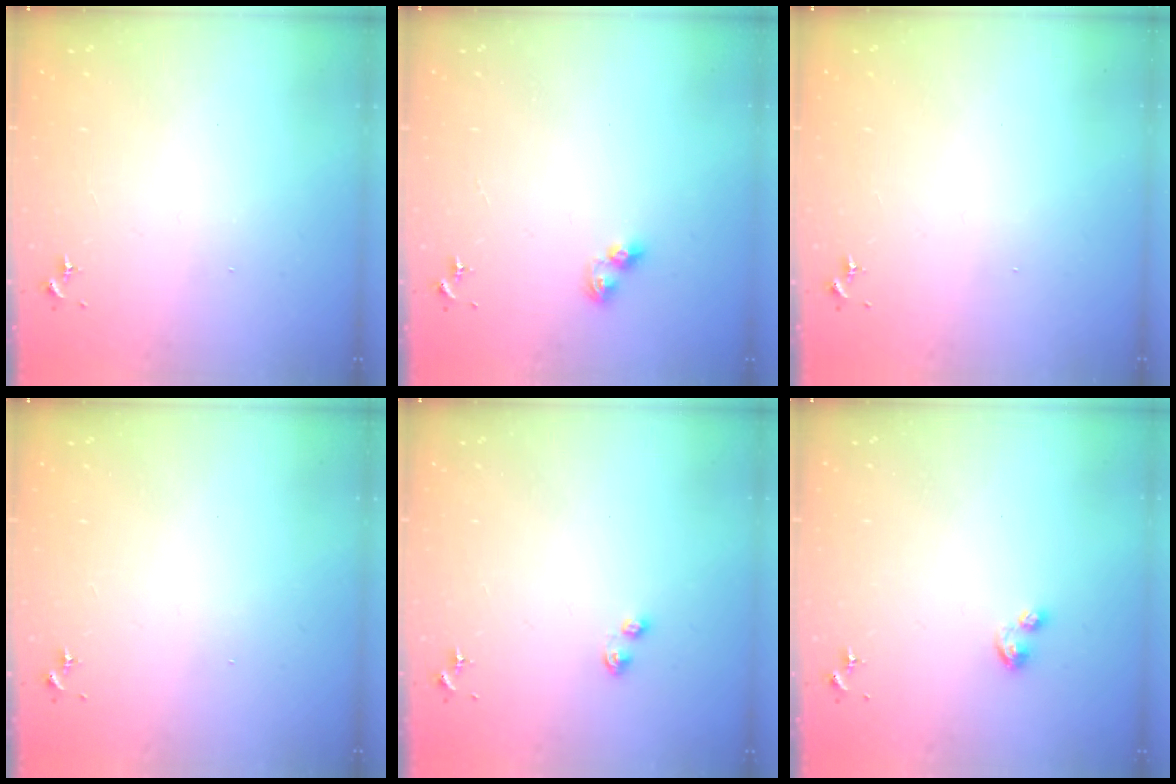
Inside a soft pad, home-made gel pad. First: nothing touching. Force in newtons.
{"total": 5.7, "press": 5.7, "slide": 0.5}
{"total": 0.0}
{"total": 0.0}
{"total": 3.0, "press": 2.9, "slide": 0.5}
{"total": 3.6, "press": 3.5, "slide": 0.4}